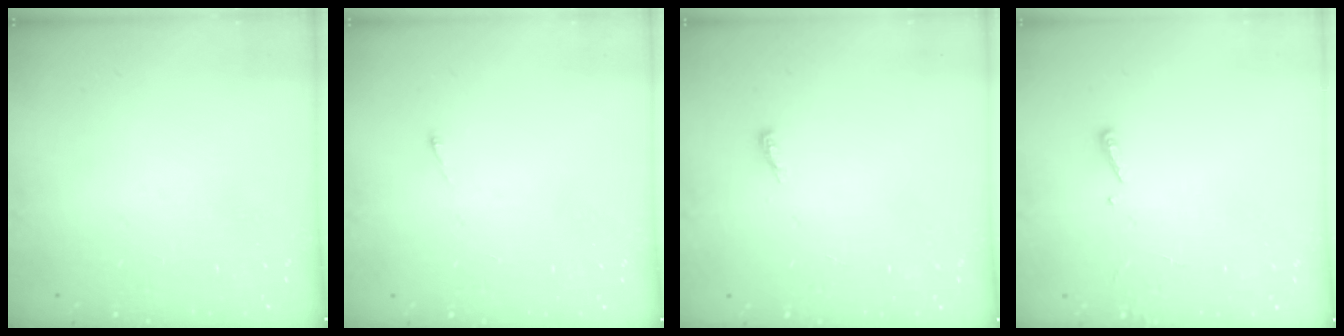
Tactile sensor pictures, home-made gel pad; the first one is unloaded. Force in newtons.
{"total": 2.7, "press": 2.7, "slide": 0.4}
{"total": 4.6, "press": 4.5, "slide": 0.9}
{"total": 2.4, "press": 2.4, "slide": 0.2}